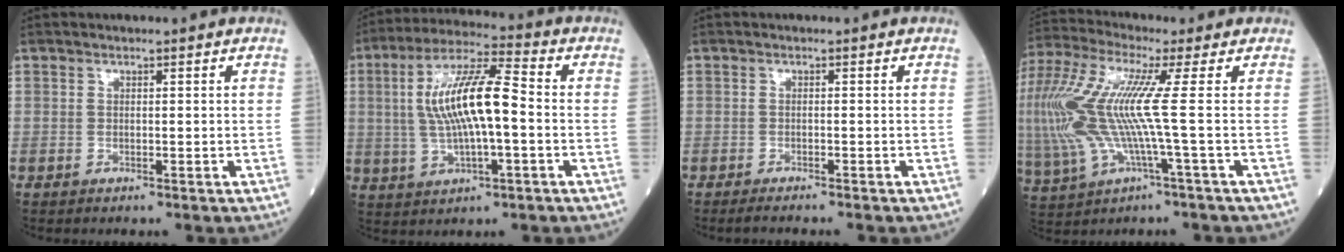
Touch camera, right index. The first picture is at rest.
{"total": 12.7, "force": [0.1, 2.7, 12.4], "torque": [-0.243, 0.018, 0.003]}
{"total": 3.2, "force": [-2.8, 0.0, 1.6], "torque": [-0.023, -0.005, -0.038]}
{"total": 16.1, "force": [0.3, 1.9, 16.0], "torque": [-0.384, 0.012, 0.002]}